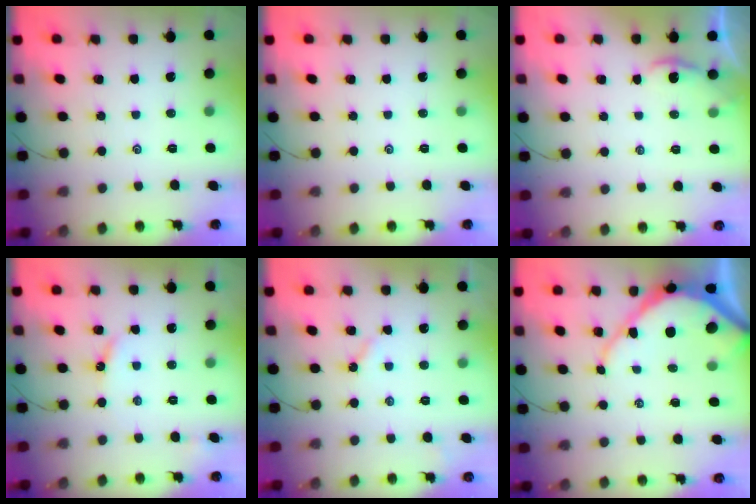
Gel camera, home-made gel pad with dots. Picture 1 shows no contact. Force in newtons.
{"total": 0.0}
{"total": 1.5, "press": 1.5, "slide": 0.2}
{"total": 4.1, "press": 4.1, "slide": 0.4}
{"total": 2.7, "press": 2.7, "slide": 0.3}
{"total": 9.6, "press": 9.5, "slide": 1.0}